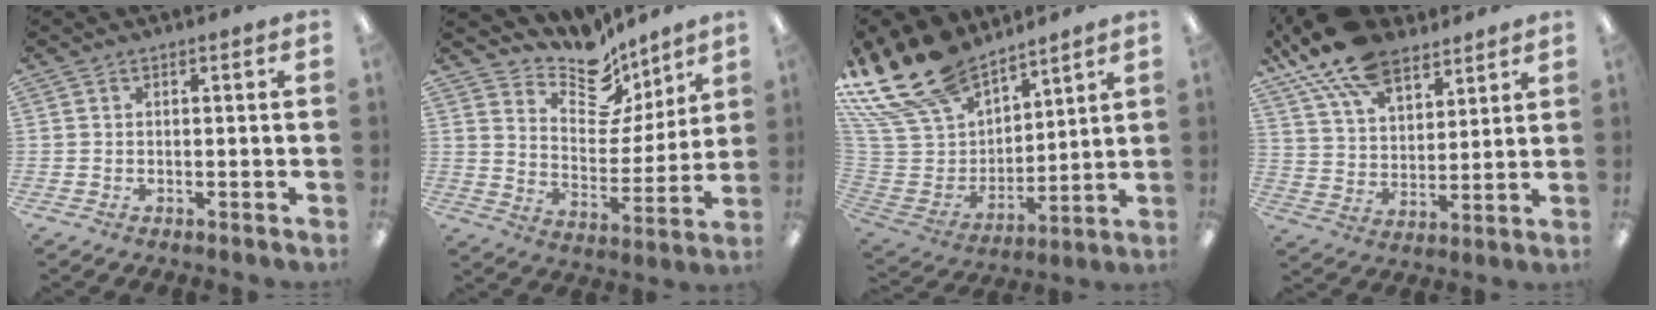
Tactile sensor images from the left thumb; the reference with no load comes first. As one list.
[{"total": 13.7, "force": [11.6, 6.1, 4.0], "torque": [-0.068, -0.100, 0.210]}, {"total": 23.3, "force": [17.9, 11.8, 9.2], "torque": [-0.223, -0.107, 0.338]}, {"total": 17.0, "force": [11.8, 8.3, 8.9], "torque": [-0.179, -0.049, 0.218]}]